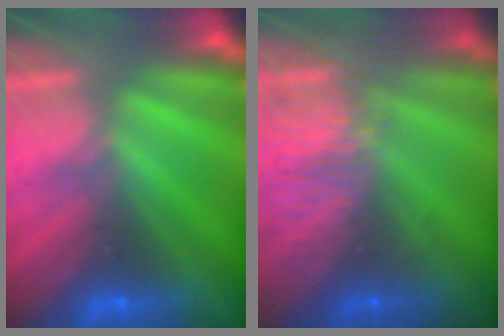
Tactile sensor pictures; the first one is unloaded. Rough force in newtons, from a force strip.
{"total": 8.8}